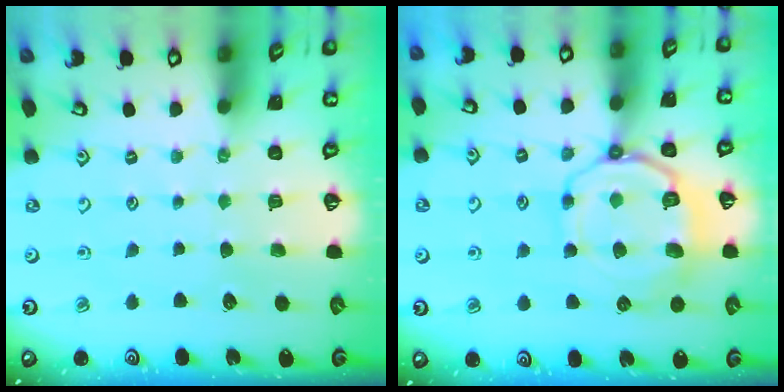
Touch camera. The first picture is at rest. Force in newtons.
{"total": 11.7, "press": 11.7, "slide": 1.1}